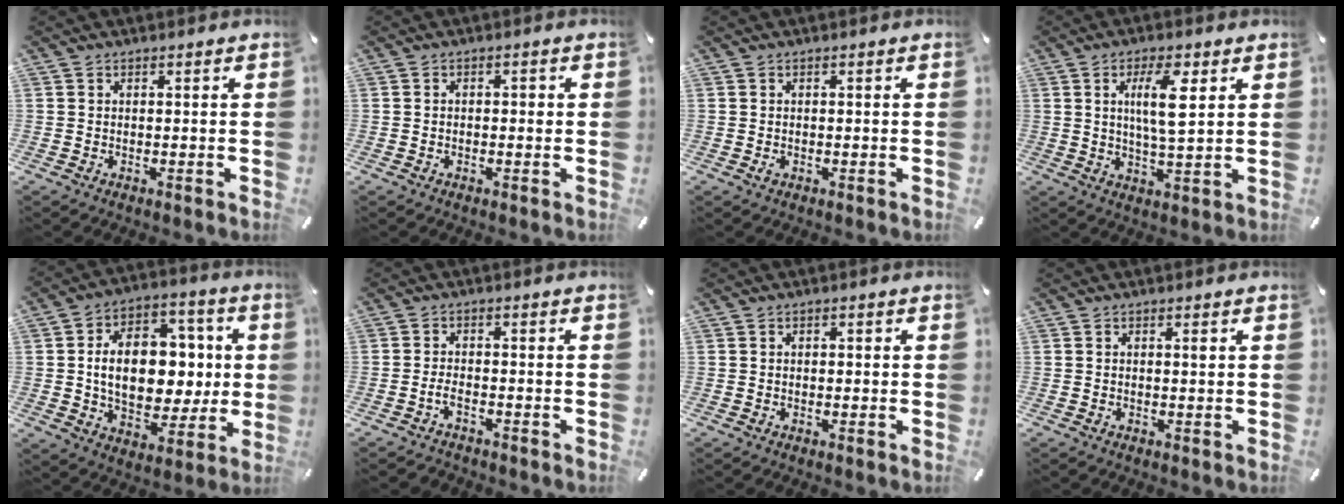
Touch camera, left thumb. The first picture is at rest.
{"total": 1.4, "force": [-0.4, 0.8, 1.1], "torque": [-0.022, 0.006, -0.010]}
{"total": 0.8, "force": [-0.3, 0.5, 0.6], "torque": [-0.010, -0.002, -0.005]}
{"total": 9.3, "force": [3.1, 2.6, 8.4], "torque": [-0.161, -0.011, 0.041]}
{"total": 17.2, "force": [0.2, 12.3, 12.0], "torque": [-0.212, -0.001, 0.007]}
{"total": 3.0, "force": [-2.0, 1.3, 1.8], "torque": [-0.037, 0.009, -0.039]}
{"total": 0.8, "force": [-0.2, 0.6, 0.5], "torque": [-0.010, 0.004, -0.006]}
{"total": 0.9, "force": [0.1, 0.2, 0.8], "torque": [-0.015, 0.000, 0.001]}